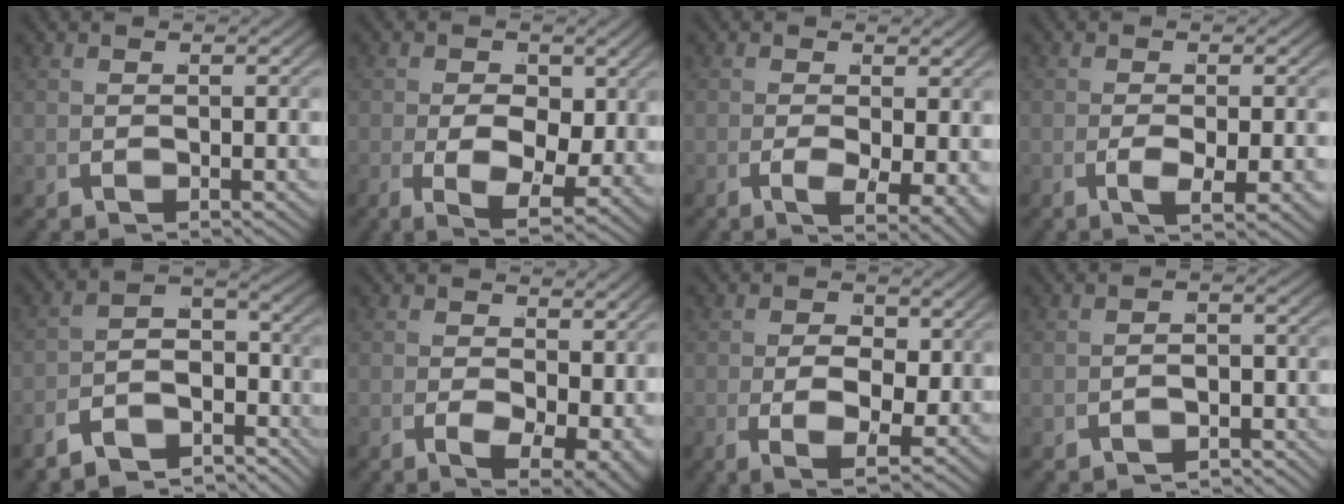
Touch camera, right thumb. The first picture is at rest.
{"total": 8.2, "force": [-1.1, 5.2, 6.3], "torque": [-0.114, -0.044, 0.002]}
{"total": 5.0, "force": [-1.1, 2.5, 4.2], "torque": [-0.074, -0.026, -0.004]}
{"total": 3.6, "force": [-0.9, 1.3, 3.3], "torque": [-0.057, -0.006, -0.011]}
{"total": 9.1, "force": [-4.8, 5.4, 5.5], "torque": [-0.089, -0.027, -0.078]}
{"total": 5.7, "force": [-0.9, 3.4, 4.5], "torque": [-0.078, -0.039, 0.006]}
{"total": 6.1, "force": [-0.4, 3.6, 4.9], "torque": [-0.087, -0.021, 0.002]}
{"total": 3.1, "force": [-3.0, 0.5, 0.6], "torque": [-0.001, -0.008, -0.045]}